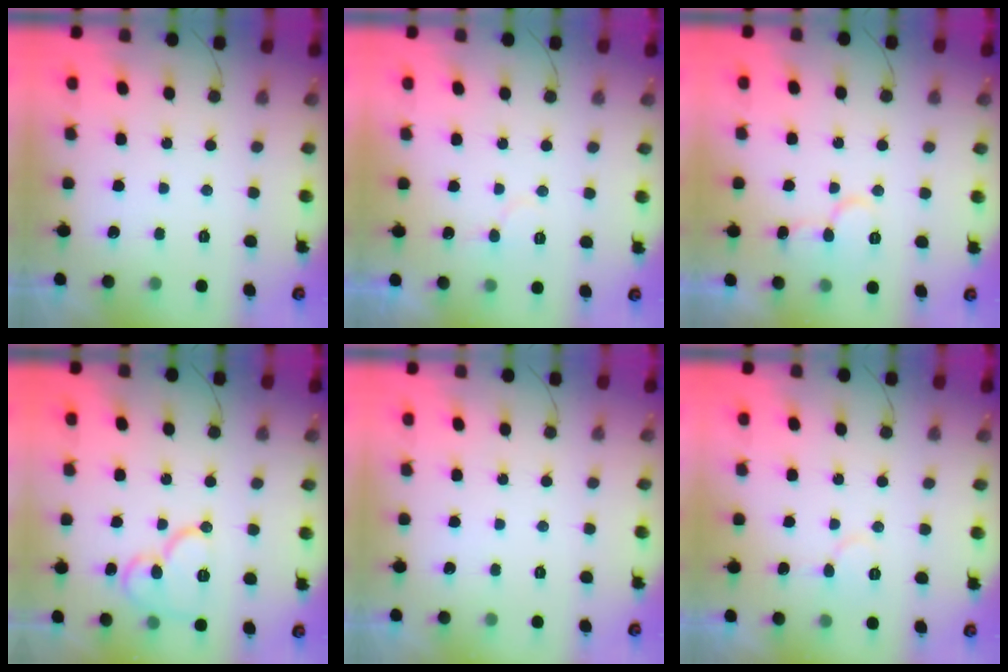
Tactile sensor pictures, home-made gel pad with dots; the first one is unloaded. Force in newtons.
{"total": 6.0, "press": 6.0, "slide": 0.5}
{"total": 8.8, "press": 8.7, "slide": 1.0}
{"total": 12.3, "press": 12.2, "slide": 1.4}
{"total": 0.0}
{"total": 4.9, "press": 4.9, "slide": 0.5}